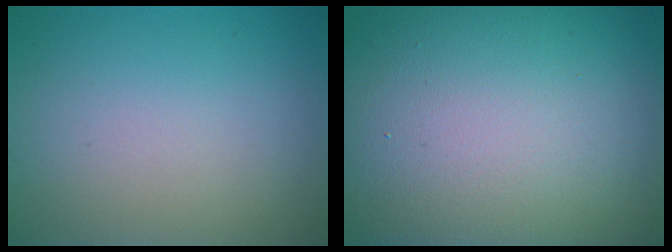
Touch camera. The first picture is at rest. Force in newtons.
{"total": 21.2, "press": 21.2, "slide": 1.4}